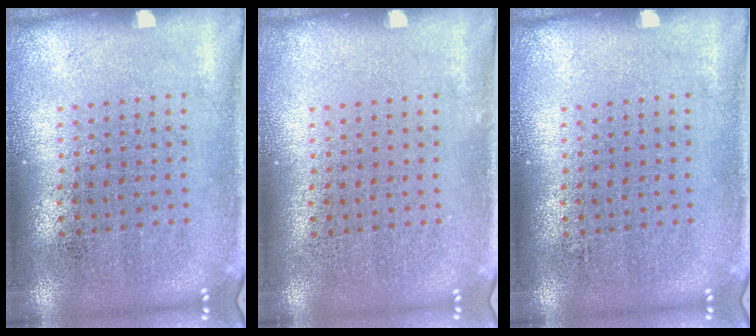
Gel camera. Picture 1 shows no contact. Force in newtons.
{"total": 0.0}
{"total": 0.0}